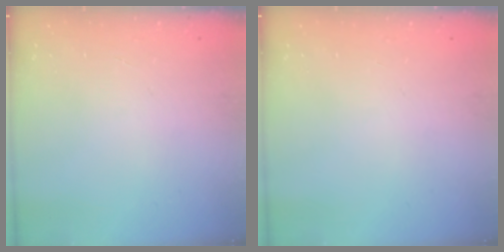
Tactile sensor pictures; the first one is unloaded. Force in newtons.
{"total": 0.0}